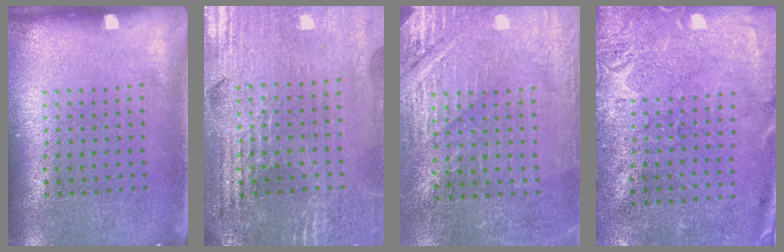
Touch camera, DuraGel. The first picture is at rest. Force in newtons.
{"total": 2.9, "press": 2.8, "slide": 0.5}
{"total": 2.9, "press": 2.9, "slide": 0.3}
{"total": 2.8, "press": 2.2, "slide": 1.8}